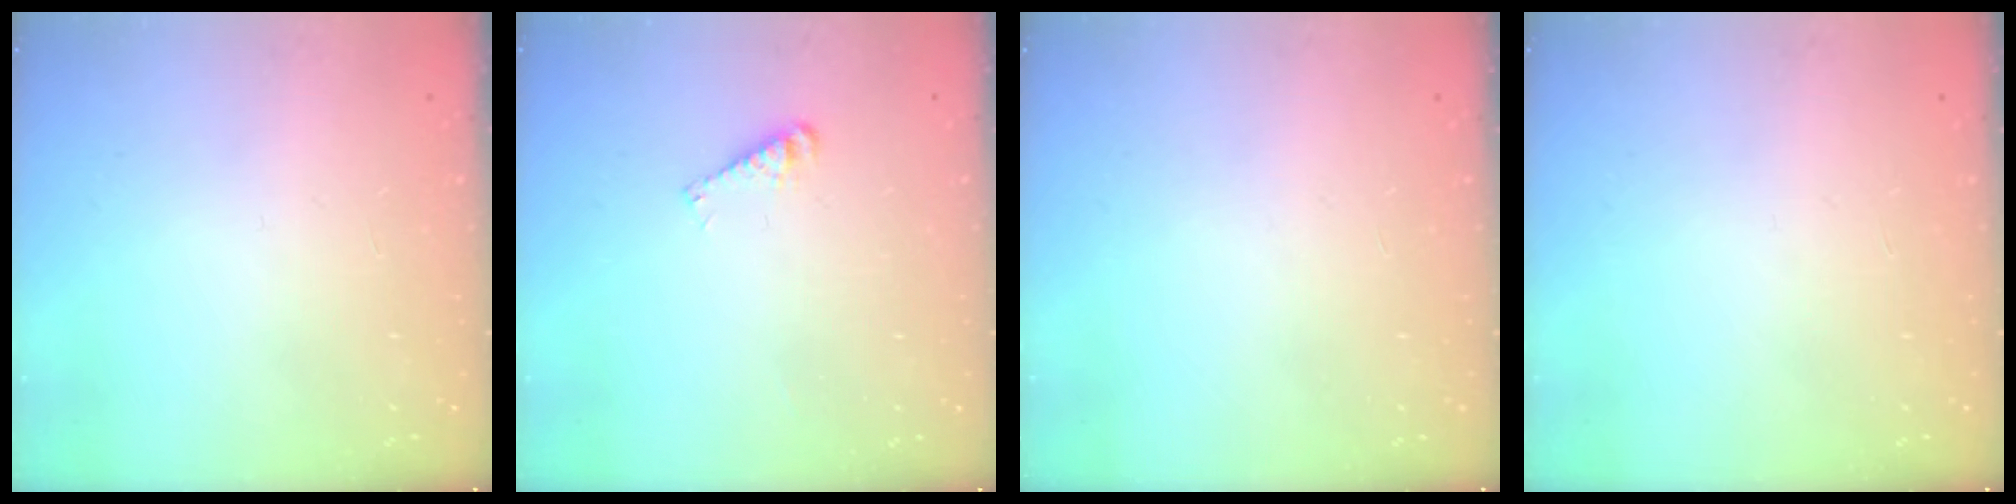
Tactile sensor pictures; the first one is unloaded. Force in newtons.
{"total": 4.6, "press": 4.6, "slide": 0.6}
{"total": 0.0}
{"total": 0.0}